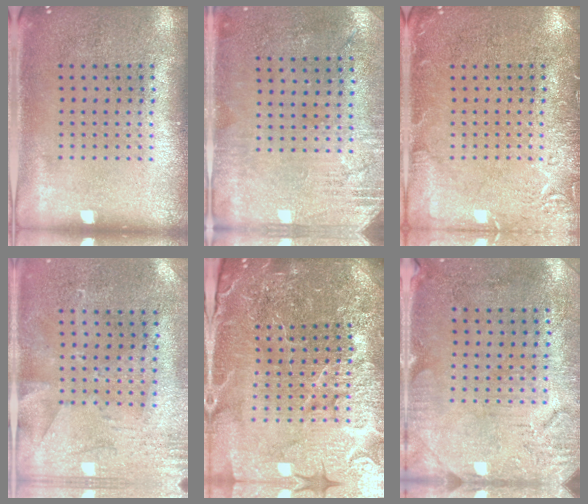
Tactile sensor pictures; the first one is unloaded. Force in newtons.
{"total": 2.8, "press": 2.4, "slide": 1.5}
{"total": 2.7, "press": 2.7, "slide": 0.5}
{"total": 2.8, "press": 2.3, "slide": 1.6}
{"total": 5.8, "press": 5.2, "slide": 2.5}
{"total": 3.2, "press": 2.6, "slide": 1.8}